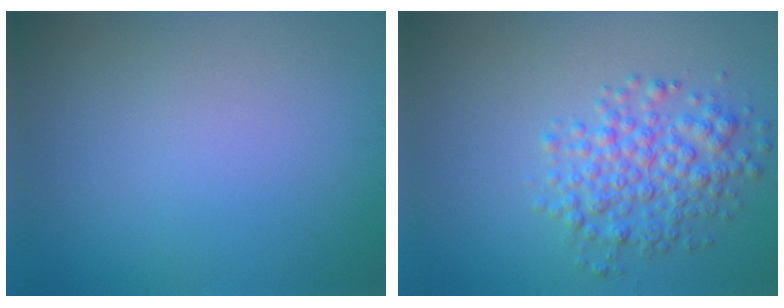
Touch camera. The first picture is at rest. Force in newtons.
{"total": 4.2, "press": 4.2, "slide": 0.0}